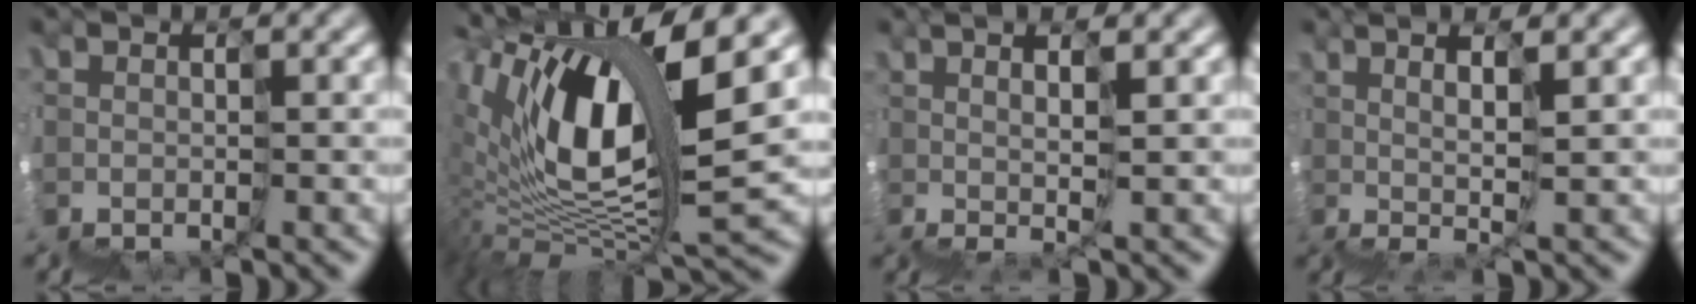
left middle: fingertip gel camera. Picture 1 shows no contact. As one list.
[{"total": 10.7, "force": [6.6, 0.9, 8.4], "torque": [-0.155, 0.027, 0.124]}, {"total": 2.9, "force": [2.1, -1.5, 1.4], "torque": [0.020, 0.023, 0.040]}, {"total": 3.4, "force": [2.6, -2.1, 0.5], "torque": [0.029, 0.026, 0.045]}]